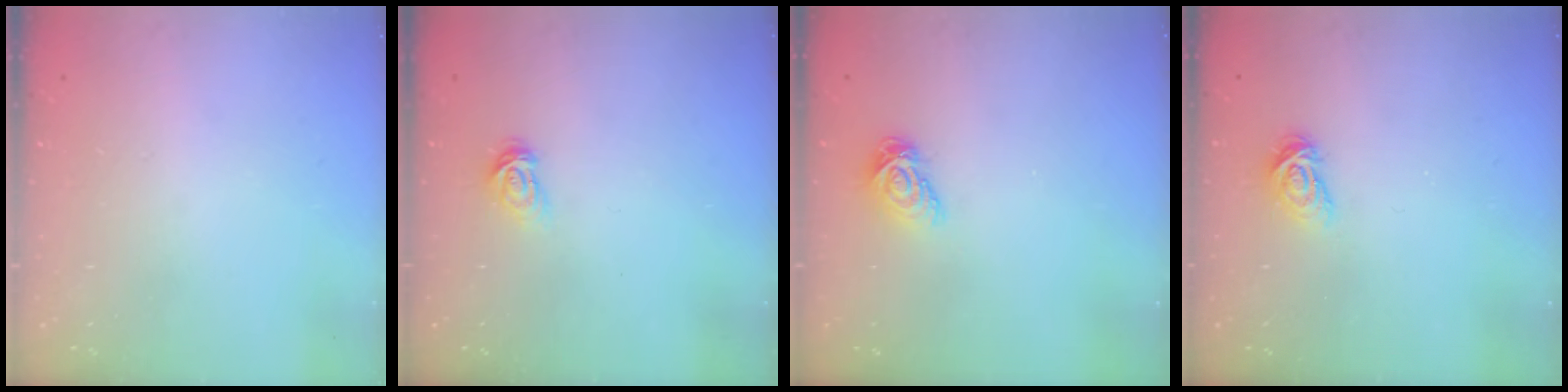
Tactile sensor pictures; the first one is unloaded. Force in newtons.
{"total": 3.9, "press": 3.8, "slide": 0.5}
{"total": 6.4, "press": 6.4, "slide": 0.2}
{"total": 5.0, "press": 4.9, "slide": 0.7}